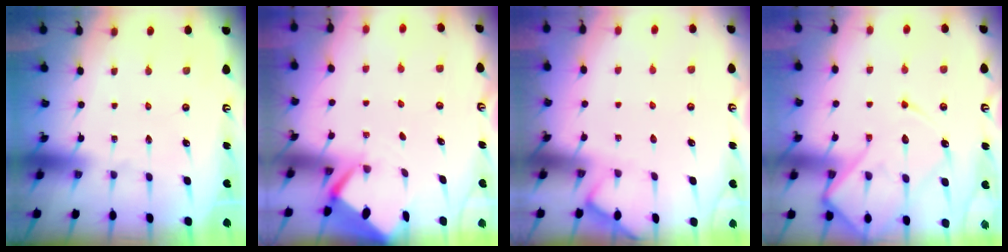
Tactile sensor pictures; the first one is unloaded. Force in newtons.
{"total": 2.5, "press": 2.5, "slide": 0.0}
{"total": 2.5, "press": 2.4, "slide": 0.4}
{"total": 15.0, "press": 14.9, "slide": 1.4}